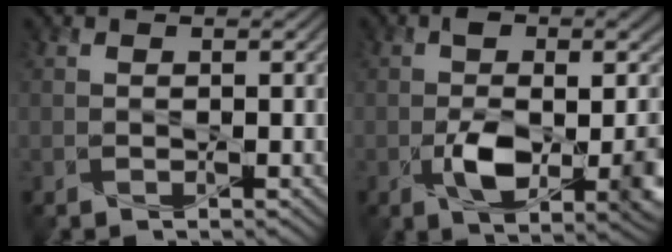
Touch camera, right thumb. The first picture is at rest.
{"total": 11.0, "force": [-1.4, 5.2, 9.5], "torque": [-0.165, -0.022, -0.013]}